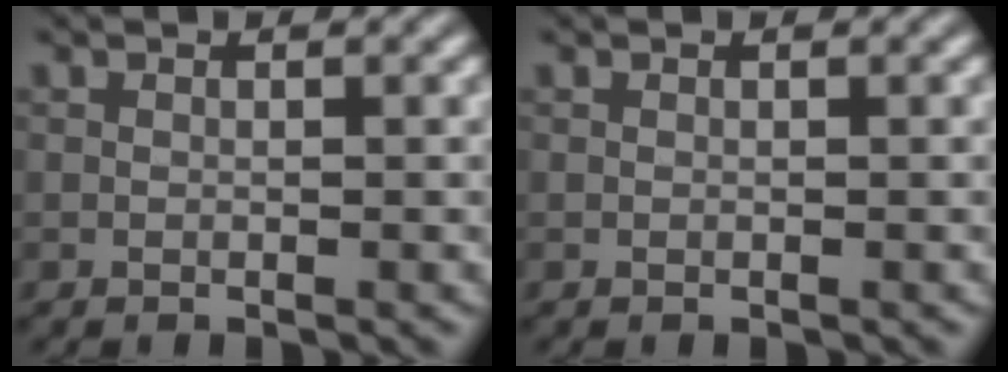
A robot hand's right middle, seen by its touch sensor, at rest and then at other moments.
{"total": 0.0}